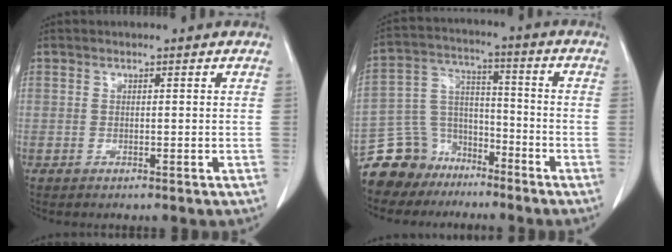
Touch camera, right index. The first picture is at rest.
{"total": 10.0, "force": [-7.4, 6.7, 0.5], "torque": [-0.020, 0.046, -0.132]}